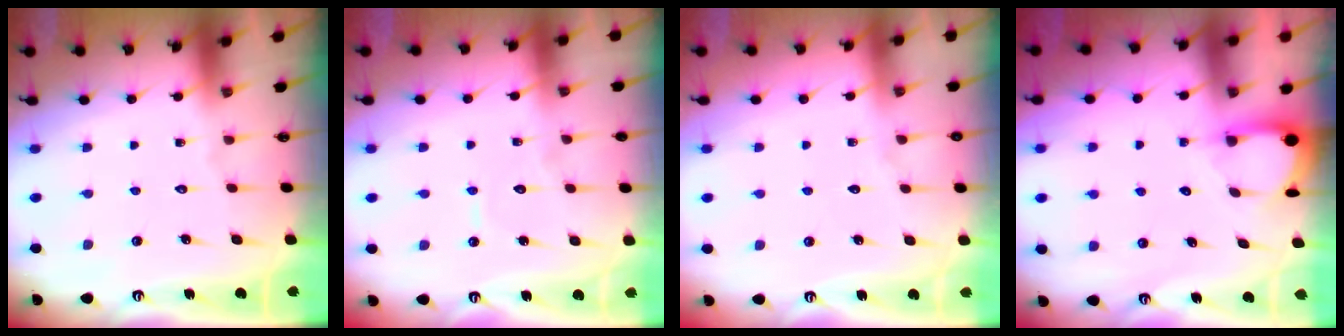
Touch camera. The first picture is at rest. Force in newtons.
{"total": 4.6, "press": 4.6, "slide": 0.3}
{"total": 3.5, "press": 3.5, "slide": 0.5}
{"total": 3.6, "press": 3.6, "slide": 0.4}